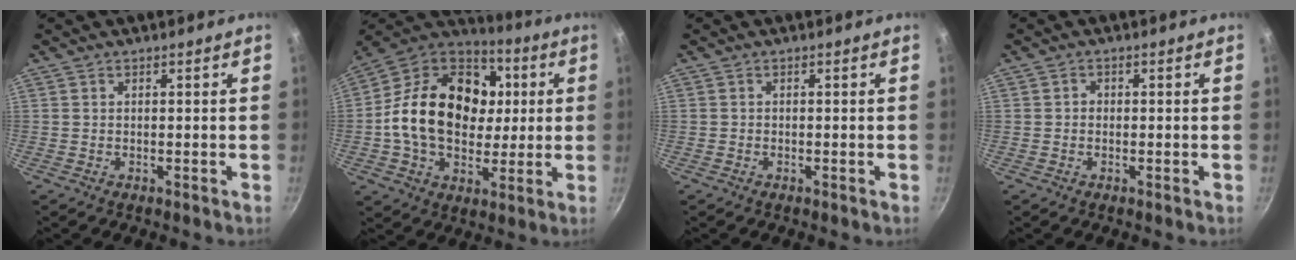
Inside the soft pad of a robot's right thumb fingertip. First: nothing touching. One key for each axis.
{"total": 24.6, "fx": 2.0, "fy": 18.1, "fz": 16.5, "tx": -0.259, "ty": 0.025, "tz": 0.026}
{"total": 0.0}
{"total": 0.9, "fx": -0.2, "fy": 0.9, "fz": 0.3, "tx": -0.003, "ty": 0.004, "tz": -0.004}